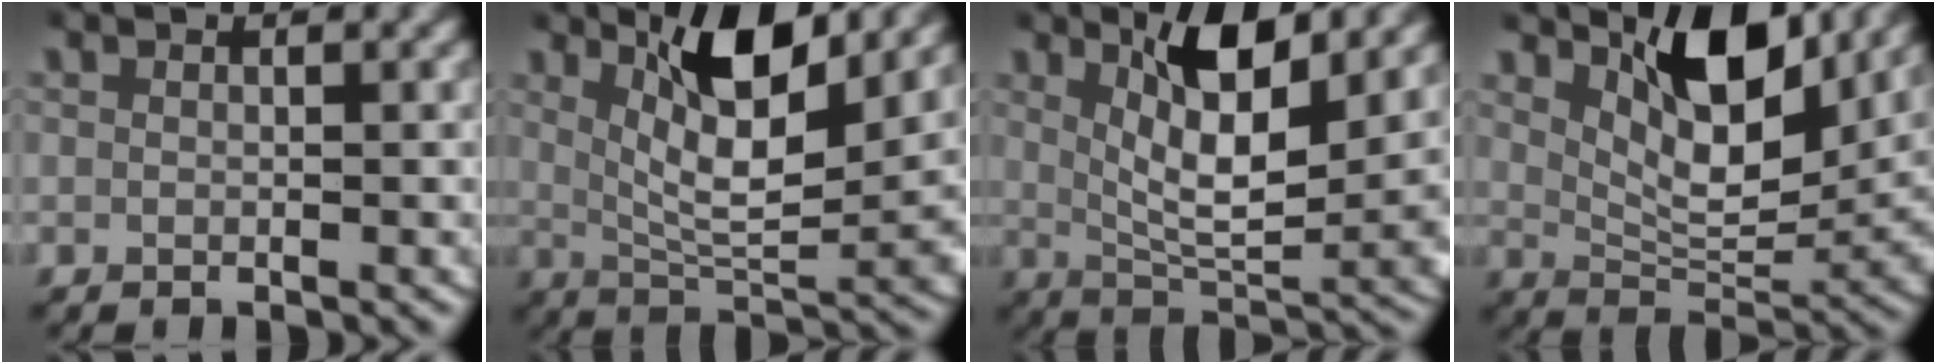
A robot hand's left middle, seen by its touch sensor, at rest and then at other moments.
{"total": 8.4, "force": [3.5, 2.5, 7.2], "torque": [-0.118, -0.011, 0.059]}
{"total": 8.8, "force": [2.8, 2.9, 7.8], "torque": [-0.126, -0.014, 0.051]}
{"total": 8.1, "force": [4.1, 3.2, 6.2], "torque": [-0.100, -0.009, 0.068]}